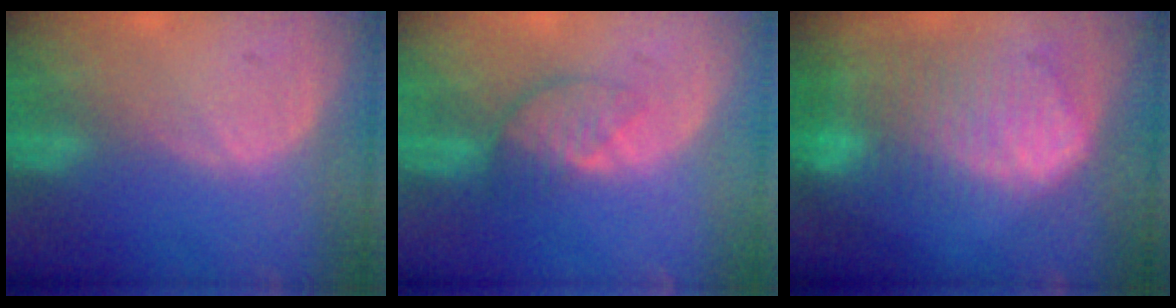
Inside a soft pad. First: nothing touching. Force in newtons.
{"total": 4.0, "press": 3.6, "slide": 1.9}
{"total": 10.6, "press": 9.1, "slide": 5.3}